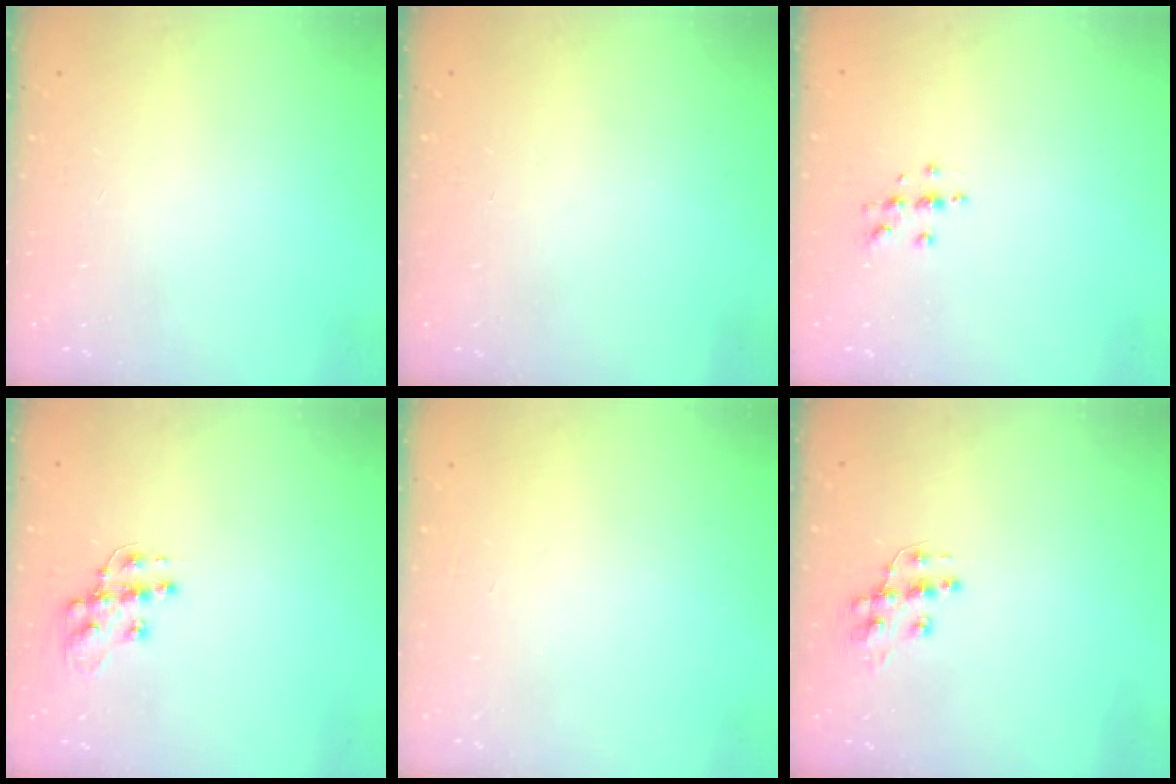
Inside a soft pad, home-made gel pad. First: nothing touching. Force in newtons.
{"total": 0.0}
{"total": 4.7, "press": 4.6, "slide": 0.5}
{"total": 10.7, "press": 10.7, "slide": 0.7}
{"total": 0.0}
{"total": 9.8, "press": 9.7, "slide": 0.5}